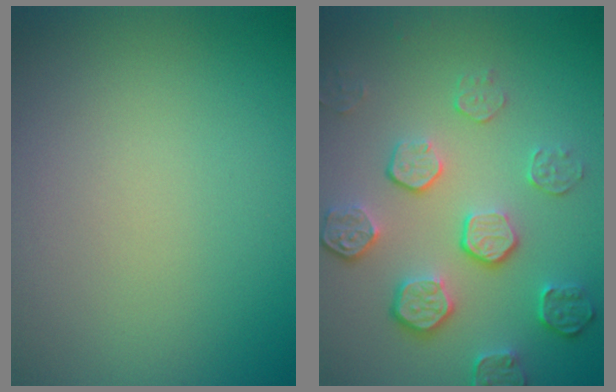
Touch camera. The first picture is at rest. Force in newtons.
{"total": 5.3, "press": 3.7, "slide": 3.7}